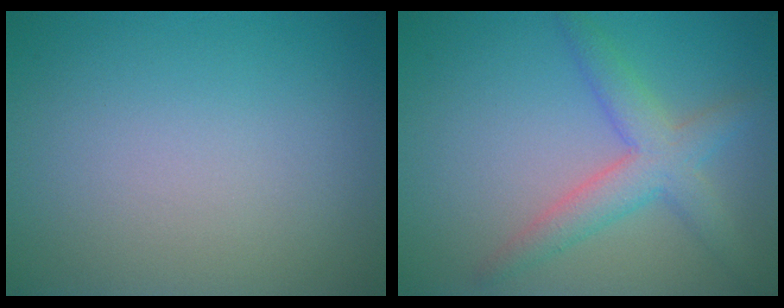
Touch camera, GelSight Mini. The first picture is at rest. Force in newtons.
{"total": 3.9, "press": 3.9, "slide": 0.2}